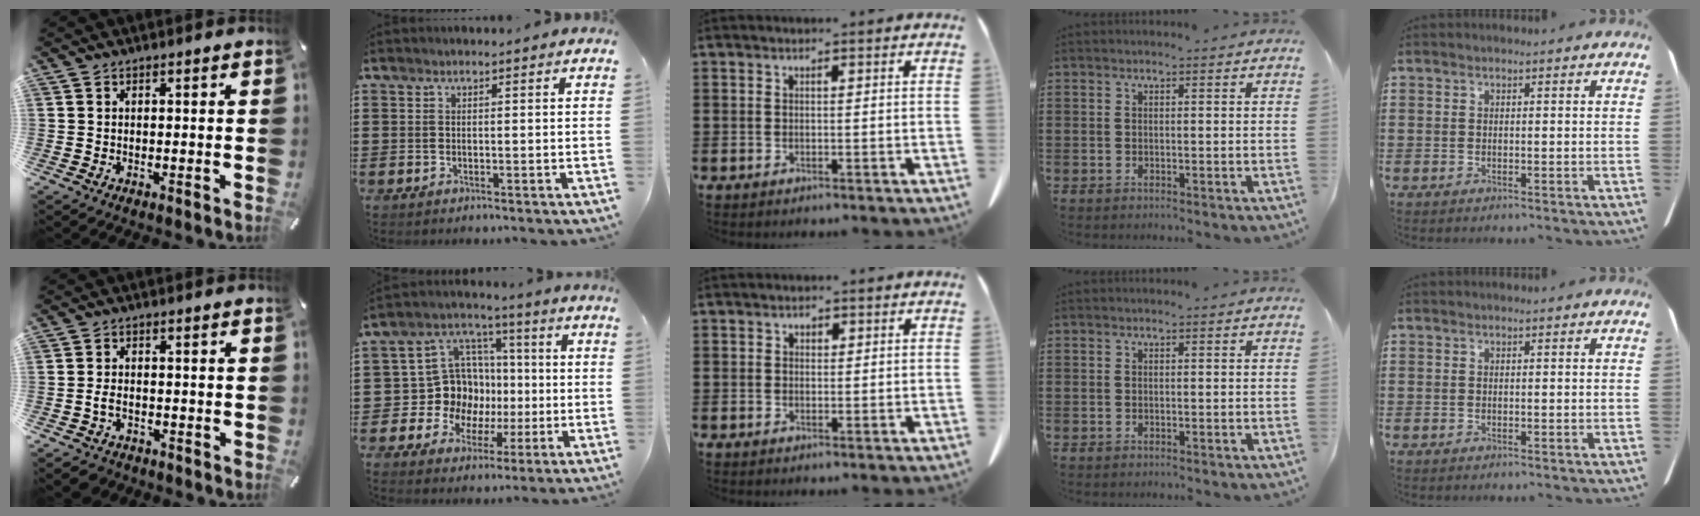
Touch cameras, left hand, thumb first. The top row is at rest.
{"thumb": {"total": 3.1, "force": [-1.6, 2.1, 1.6], "torque": [-0.036, 0.008, -0.033]}, "index": {"total": 11.3, "force": [-0.1, 10.9, 3.3], "torque": [-0.111, -0.006, 0.009]}, "middle": {"total": 0.7, "force": [0.4, 0.6, 0.3], "torque": [-0.007, 0.004, 0.007]}}